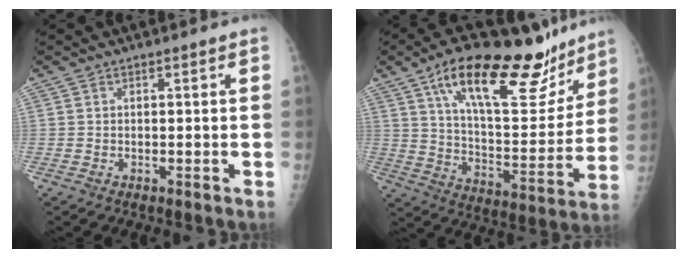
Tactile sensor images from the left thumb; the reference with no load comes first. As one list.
[{"total": 26.3, "force": [16.8, 9.8, 17.8], "torque": [-0.230, -0.050, 0.268]}]